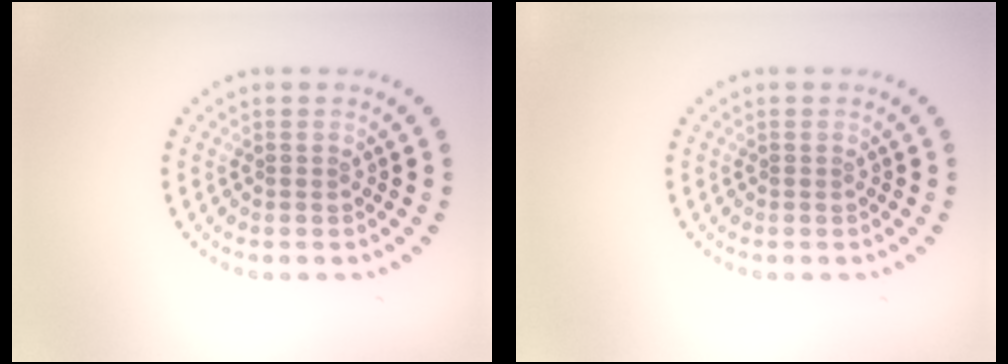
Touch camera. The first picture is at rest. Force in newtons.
{"total": 0.0}